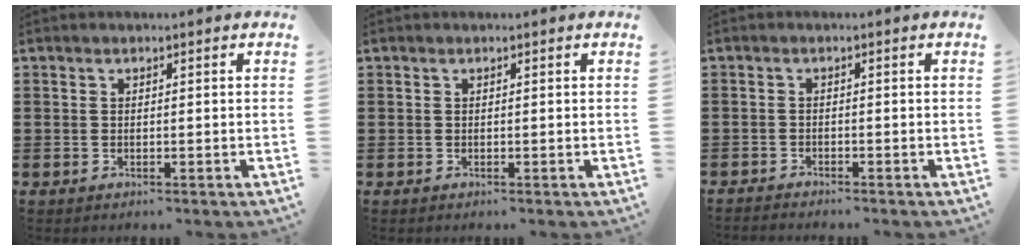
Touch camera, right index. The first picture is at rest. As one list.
[{"total": 0.0}, {"total": 1.3, "force": [-1.3, 0.1, -0.1], "torque": [-0.002, 0.002, -0.028]}]